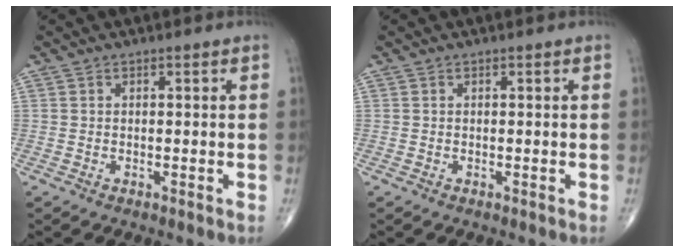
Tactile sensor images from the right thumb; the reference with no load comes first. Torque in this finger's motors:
{"motor_torque": [-0.42, -0.20, 0.28, 0.14, -0.04]}